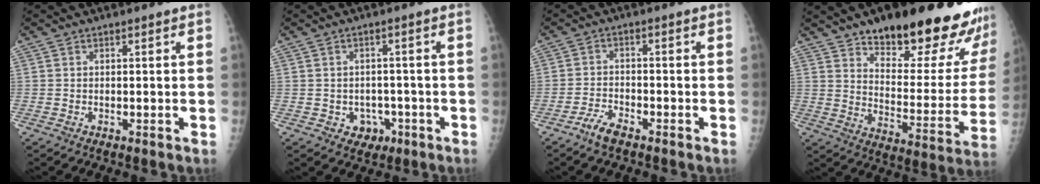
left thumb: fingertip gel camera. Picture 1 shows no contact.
{"total": 4.5, "force": [-1.8, 3.8, 1.6], "torque": [0.005, 0.015, -0.016]}
{"total": 3.8, "force": [-3.0, 1.1, 2.0], "torque": [-0.047, 0.016, -0.058]}
{"total": 26.7, "force": [19.8, 8.3, 15.8], "torque": [-0.174, -0.100, 0.273]}